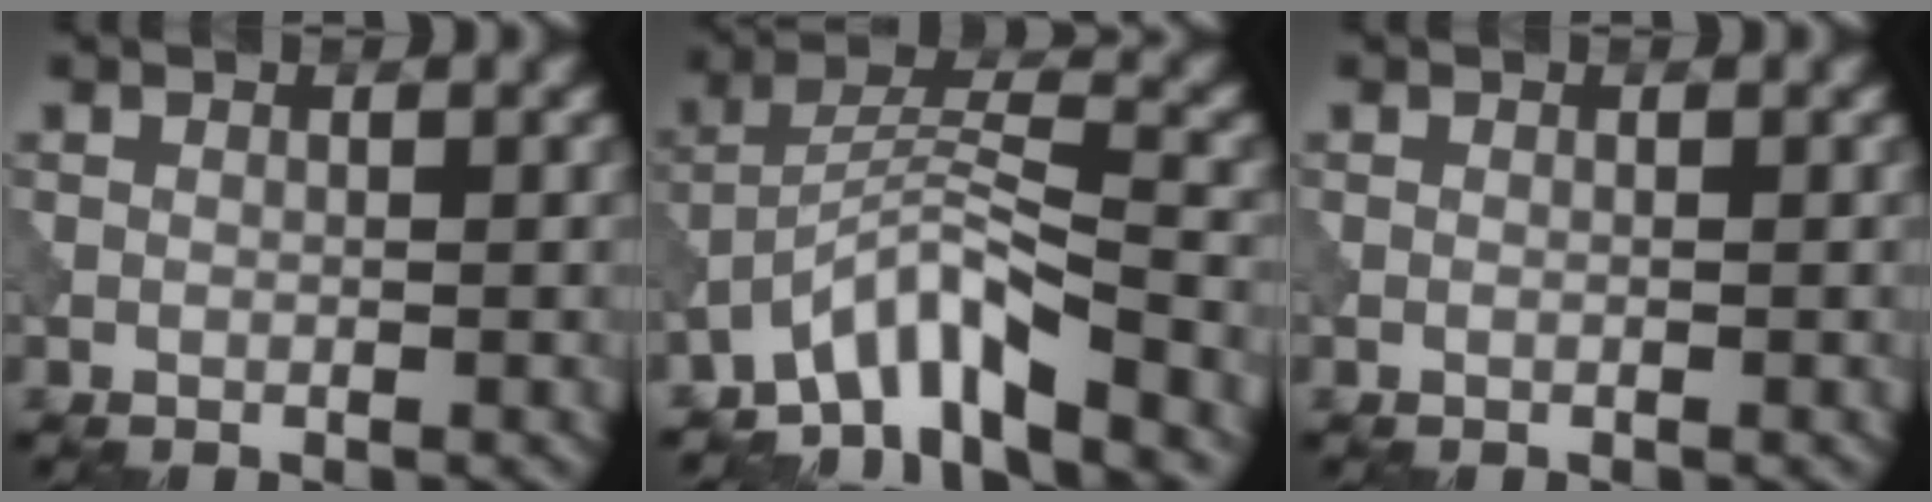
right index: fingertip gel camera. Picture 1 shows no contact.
{"total": 6.5, "force": [-5.1, 1.1, 3.9], "torque": [-0.064, 0.011, -0.101]}
{"total": 0.0}